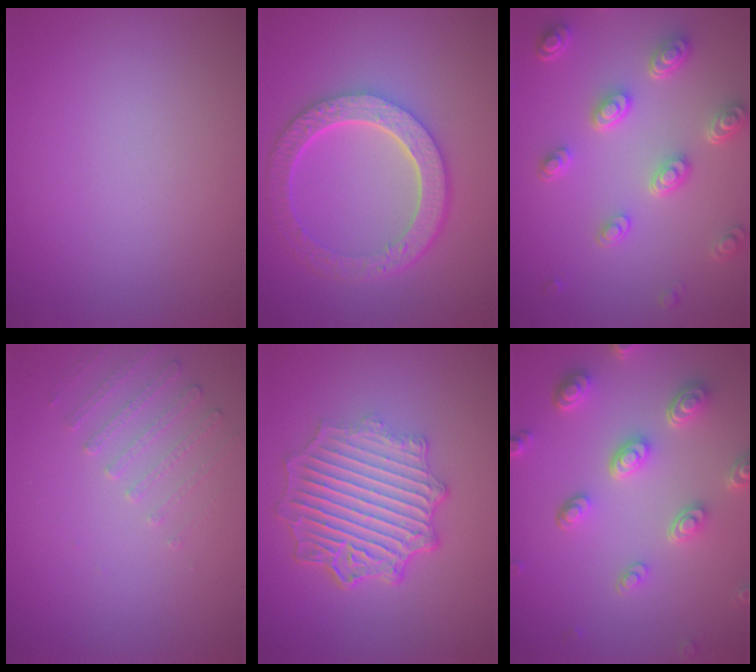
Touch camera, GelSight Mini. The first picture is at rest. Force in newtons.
{"total": 6.0, "press": 4.5, "slide": 4.0}
{"total": 4.7, "press": 3.7, "slide": 2.9}
{"total": 1.5, "press": 1.0, "slide": 1.1}
{"total": 7.0, "press": 5.4, "slide": 4.6}
{"total": 5.1, "press": 3.8, "slide": 3.4}